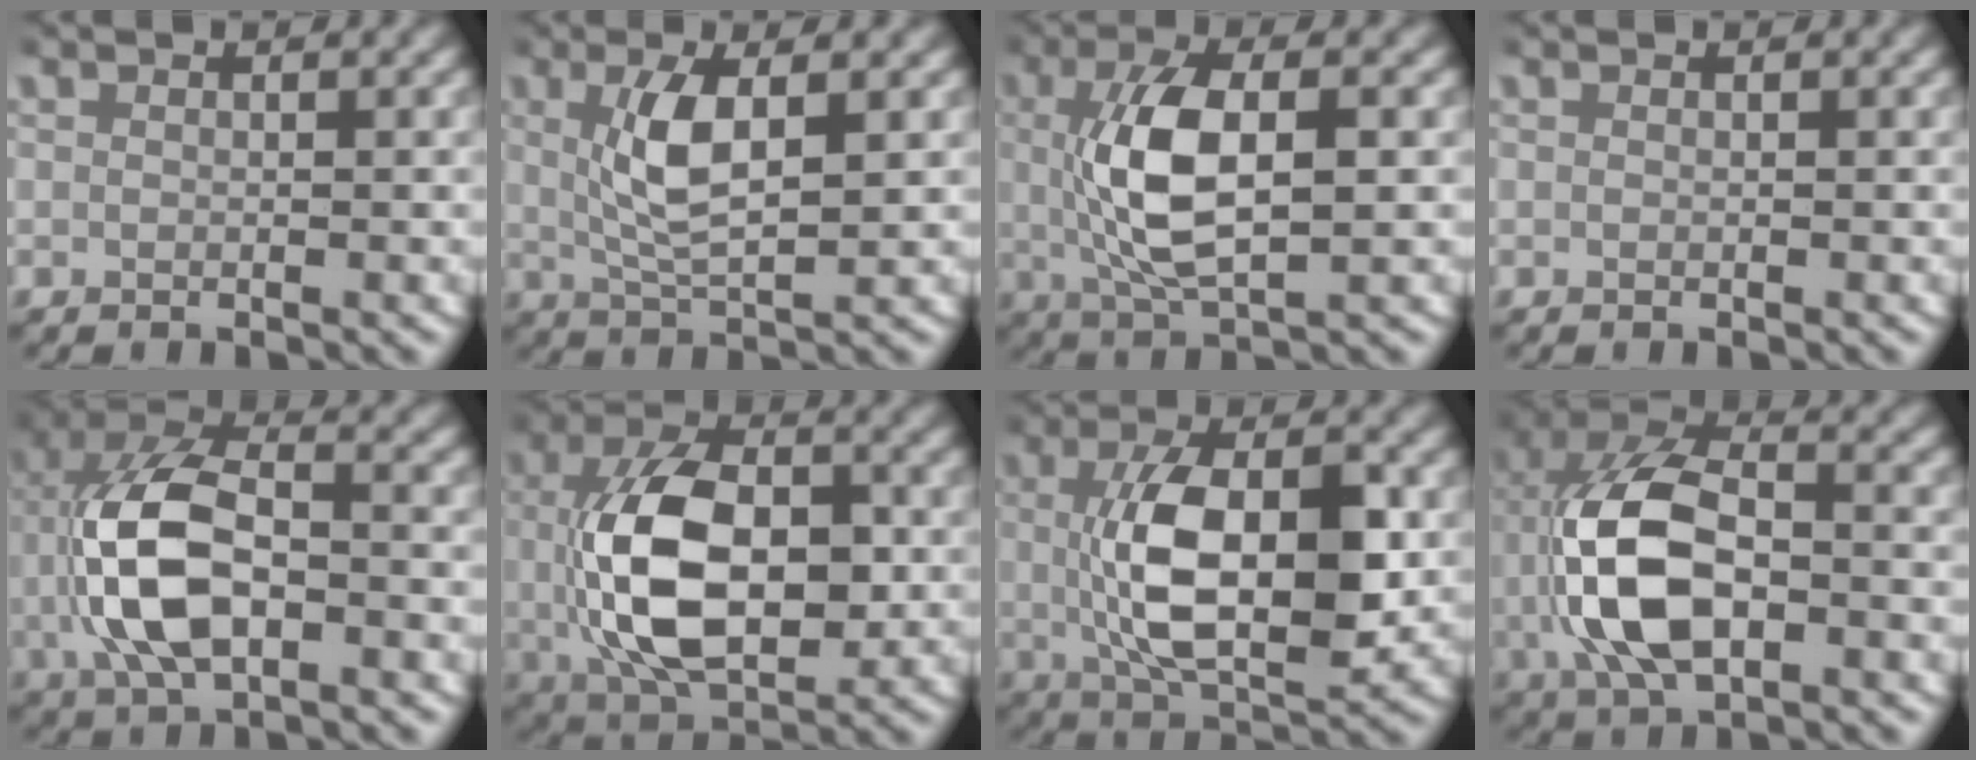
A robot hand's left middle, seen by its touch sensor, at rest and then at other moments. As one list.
[{"total": 4.3, "force": [1.0, 1.1, 4.0], "torque": [-0.082, -0.006, 0.024]}, {"total": 6.7, "force": [0.4, 2.5, 6.2], "torque": [-0.128, 0.001, 0.011]}, {"total": 0.0}, {"total": 8.5, "force": [-0.4, 4.6, 7.2], "torque": [-0.157, -0.006, -0.005]}, {"total": 10.7, "force": [-0.3, 6.0, 8.9], "torque": [-0.180, -0.007, -0.002]}, {"total": 9.0, "force": [0.0, 4.0, 8.1], "torque": [-0.149, -0.005, 0.000]}, {"total": 9.7, "force": [-0.3, 5.5, 7.9], "torque": [-0.176, -0.009, -0.003]}]